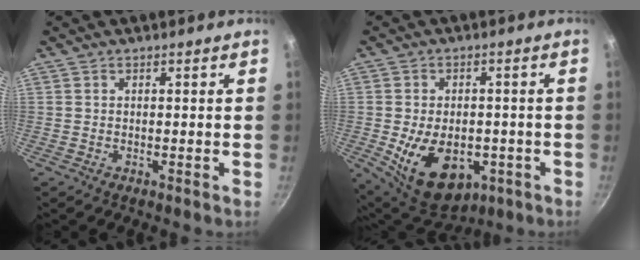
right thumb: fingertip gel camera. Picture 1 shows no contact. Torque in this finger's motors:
{"motor_torque": [-0.13, 0.96, 0.81, 0.33, 0.07]}